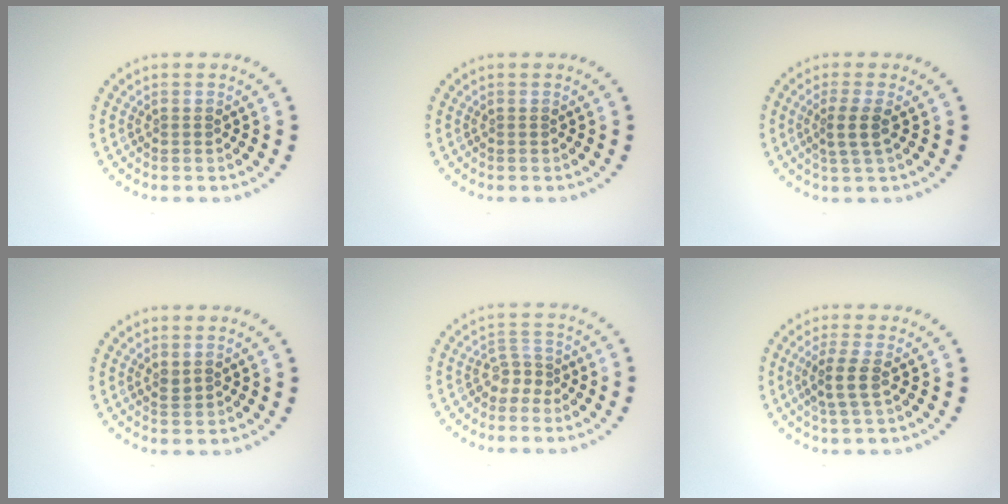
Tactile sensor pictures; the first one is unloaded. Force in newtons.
{"total": 0.0}
{"total": 2.2, "press": 1.7, "slide": 1.3}
{"total": 0.9, "press": 0.7, "slide": 0.5}
{"total": 1.9, "press": 1.2, "slide": 1.4}
{"total": 2.3, "press": 1.8, "slide": 1.3}